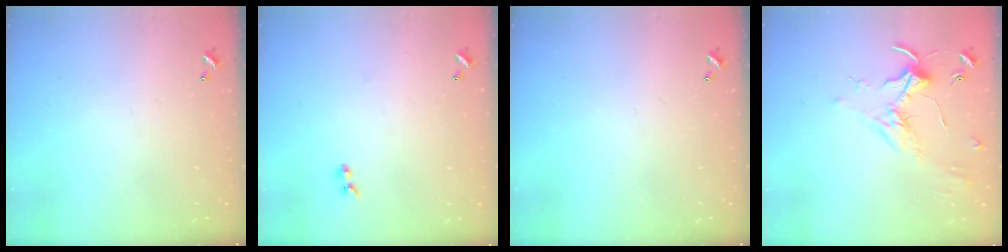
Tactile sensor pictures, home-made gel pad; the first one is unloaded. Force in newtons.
{"total": 2.0, "press": 1.7, "slide": 1.0}
{"total": 0.0}
{"total": 1.8, "press": 1.8, "slide": 0.4}